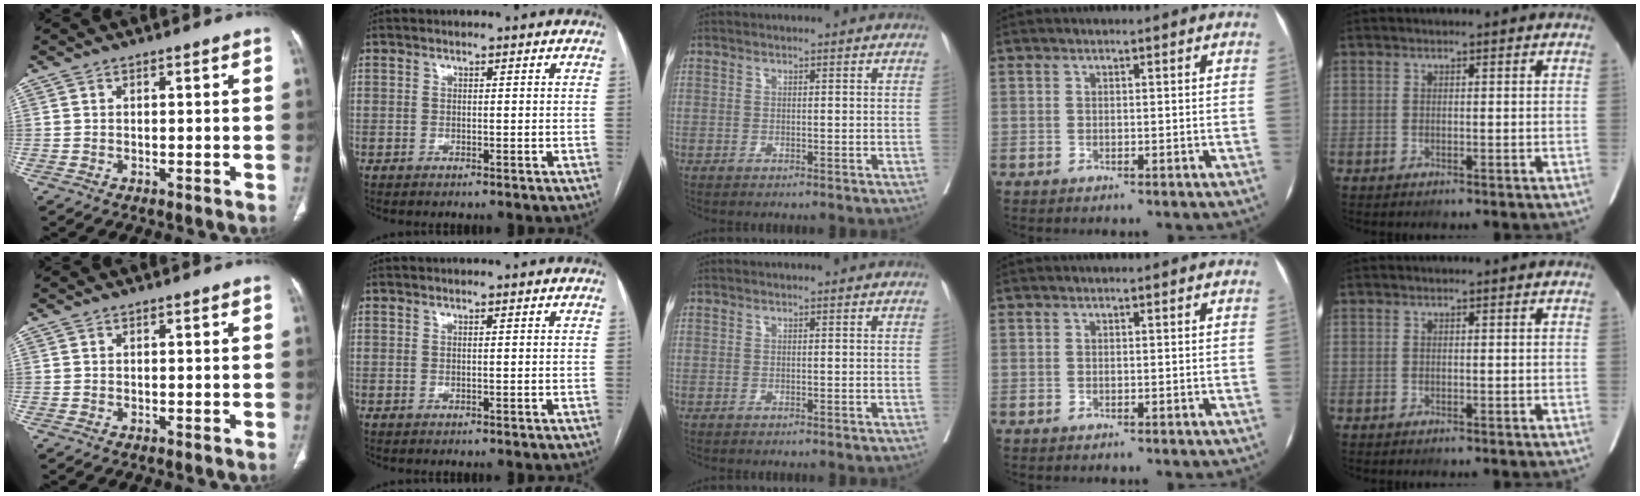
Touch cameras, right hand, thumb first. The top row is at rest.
{}